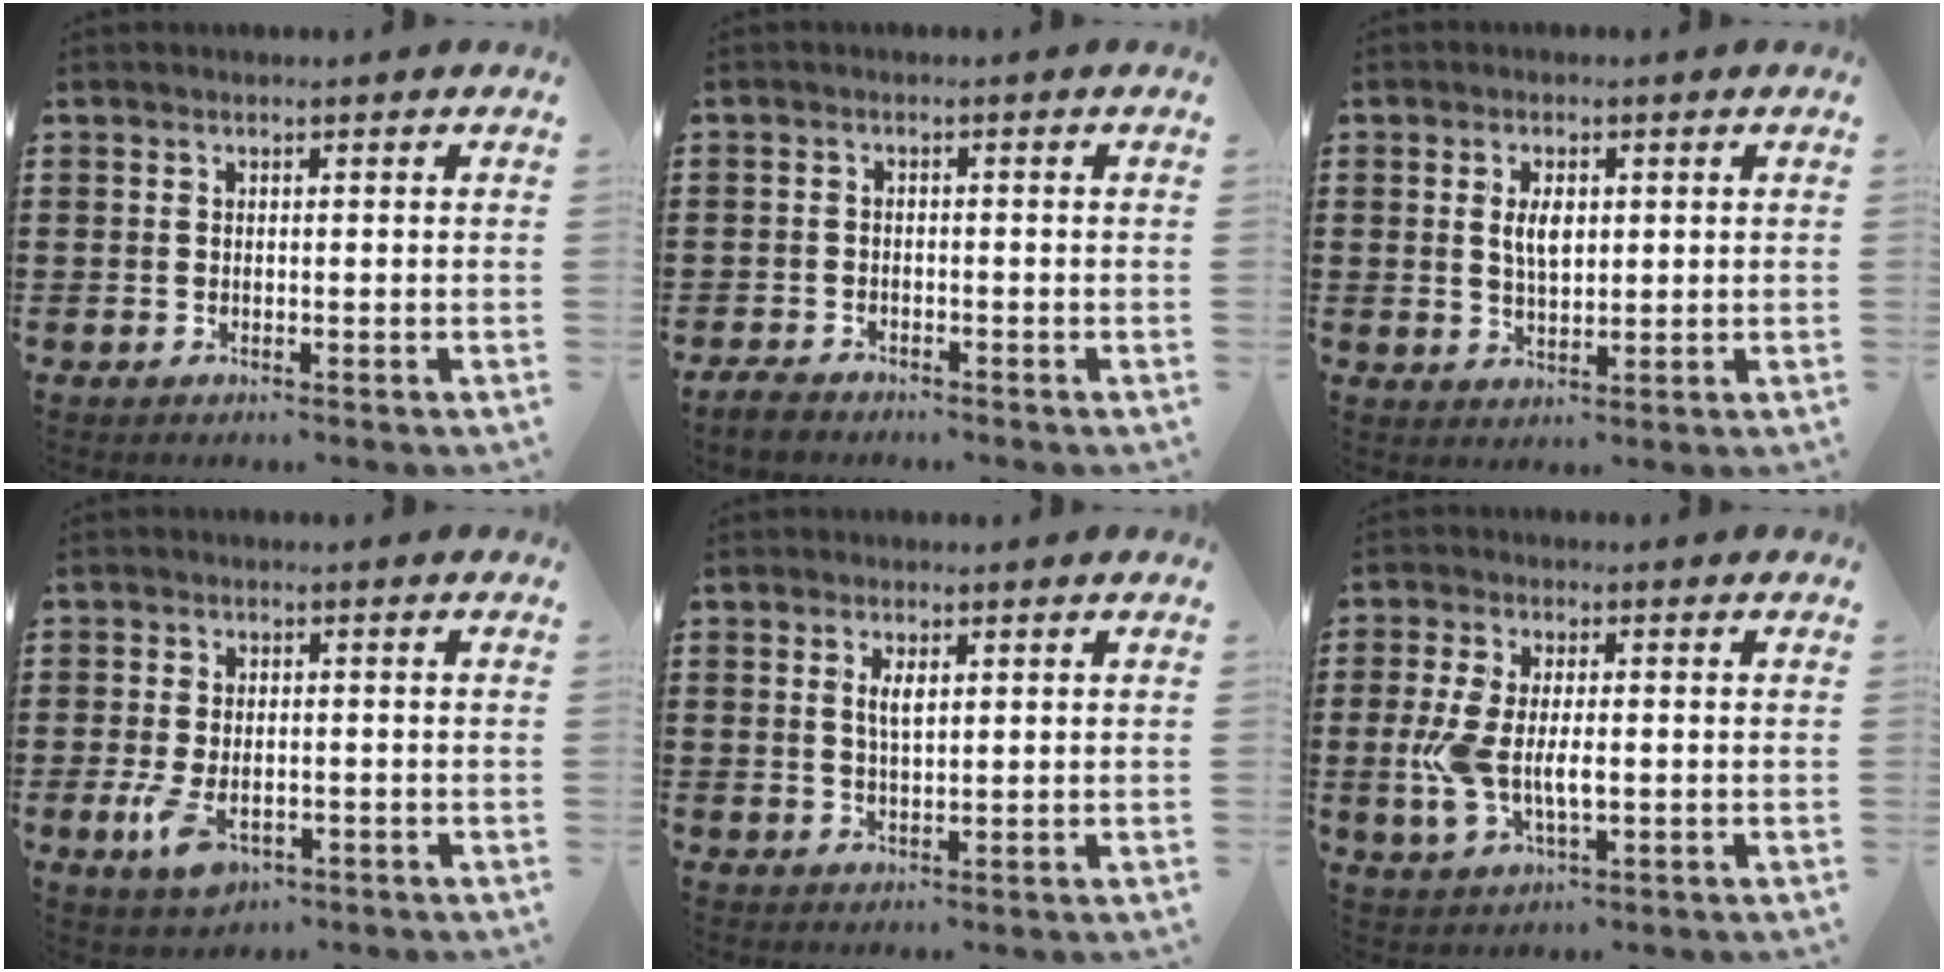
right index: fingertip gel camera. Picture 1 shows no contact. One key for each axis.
{"total": 1.8, "fx": -1.7, "fy": 0.4, "fz": 0.3, "tx": -0.019, "ty": -0.001, "tz": -0.038}
{"total": 3.9, "fx": 0.8, "fy": 1.9, "fz": 3.3, "tx": -0.061, "ty": 0.005, "tz": 0.011}
{"total": 4.4, "fx": -1.6, "fy": 2.3, "fz": 3.4, "tx": -0.086, "ty": -0.009, "tz": -0.035}
{"total": 2.6, "fx": 0.8, "fy": 0.9, "fz": 2.4, "tx": -0.049, "ty": 0.004, "tz": 0.013}
{"total": 7.2, "fx": -0.6, "fy": 3.7, "fz": 6.2, "tx": -0.146, "ty": -0.004, "tz": -0.016}